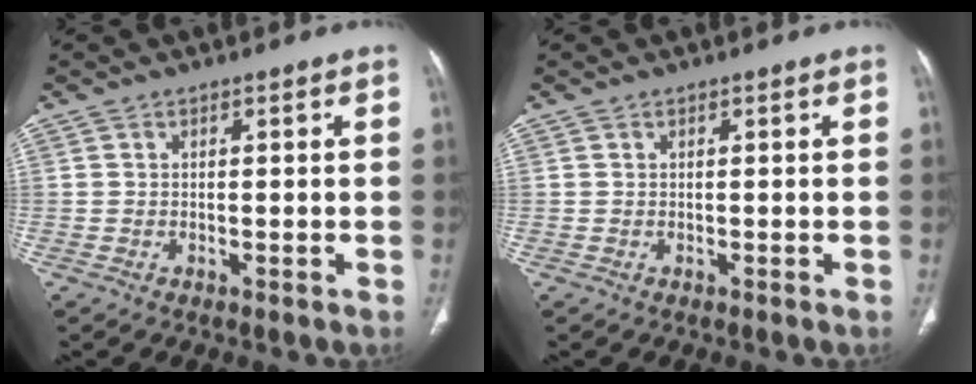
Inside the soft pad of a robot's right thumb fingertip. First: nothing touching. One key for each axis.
{"total": 0.0}